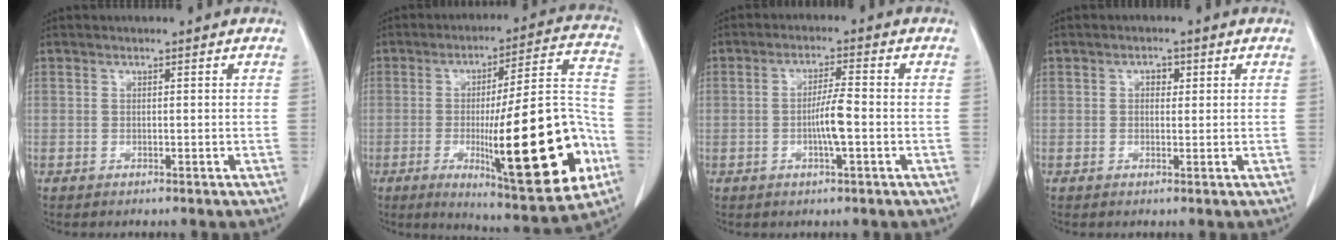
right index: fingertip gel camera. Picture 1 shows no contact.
{"total": 24.6, "force": [-7.0, 3.0, 23.4], "torque": [-0.308, -0.004, -0.092]}
{"total": 4.8, "force": [-1.0, 0.2, 4.7], "torque": [-0.092, -0.002, -0.020]}
{"total": 1.7, "force": [0.5, 1.1, 1.1], "torque": [-0.015, 0.005, 0.005]}